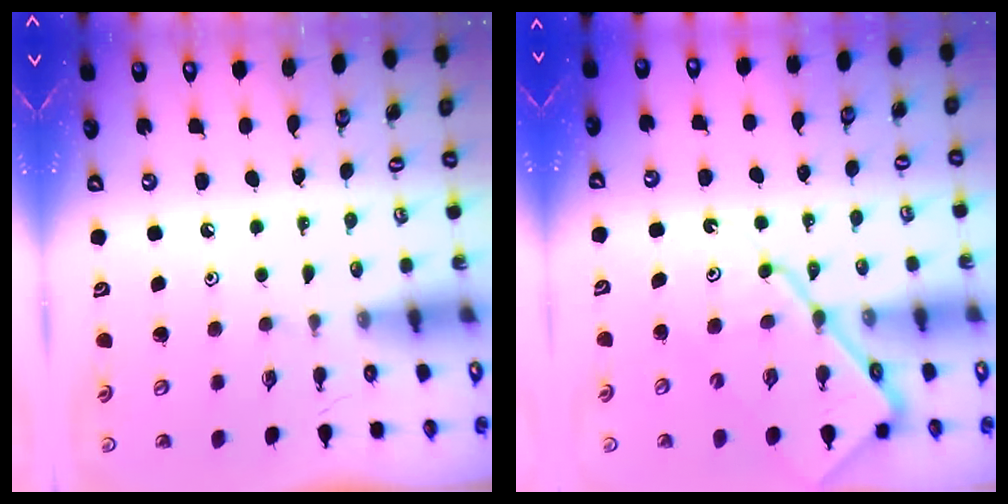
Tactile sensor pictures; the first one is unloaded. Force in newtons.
{"total": 14.5, "press": 14.4, "slide": 1.3}